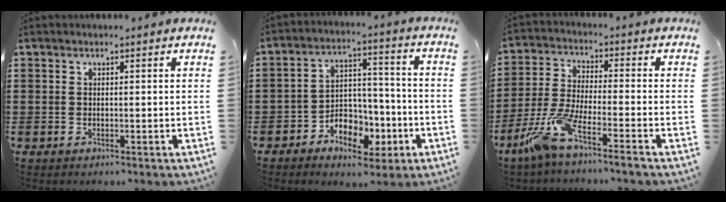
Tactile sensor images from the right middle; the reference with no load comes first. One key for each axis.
{"total": 6.7, "fx": -3.6, "fy": 4.5, "fz": 3.5, "tx": -0.043, "ty": 0.015, "tz": -0.066}
{"total": 7.7, "fx": -5.8, "fy": 0.7, "fz": 5.1, "tx": -0.128, "ty": -0.017, "tz": -0.118}